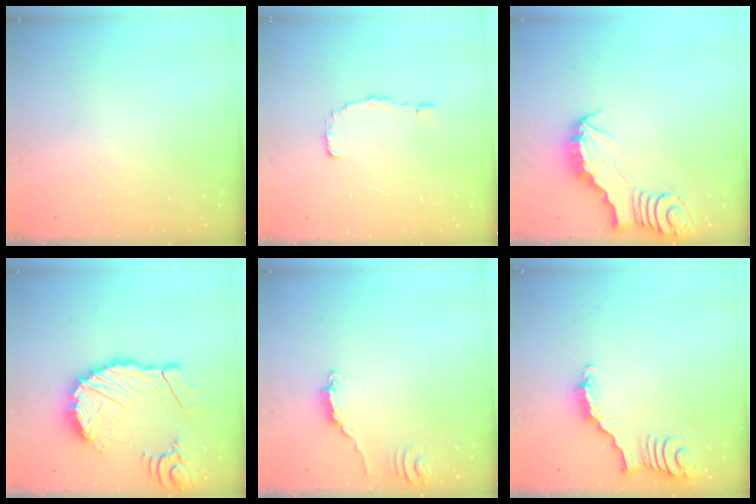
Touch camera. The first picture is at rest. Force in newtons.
{"total": 2.0, "press": 2.0, "slide": 0.1}
{"total": 3.0, "press": 3.0, "slide": 0.3}
{"total": 17.2, "press": 17.0, "slide": 2.3}
{"total": 2.6, "press": 2.6, "slide": 0.2}
{"total": 3.2, "press": 3.2, "slide": 0.5}